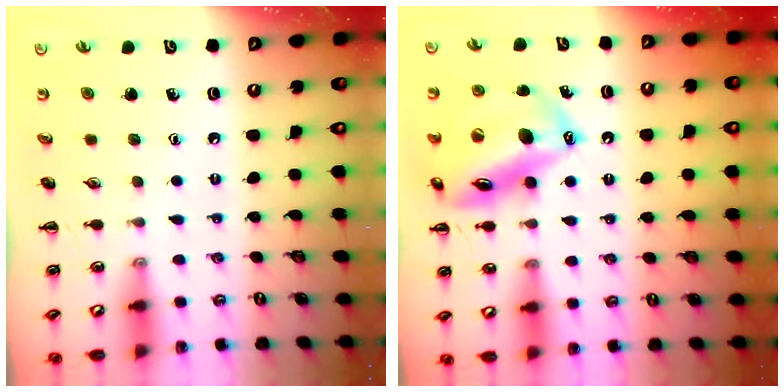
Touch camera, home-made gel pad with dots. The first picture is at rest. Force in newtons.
{"total": 17.9, "press": 17.5, "slide": 4.1}